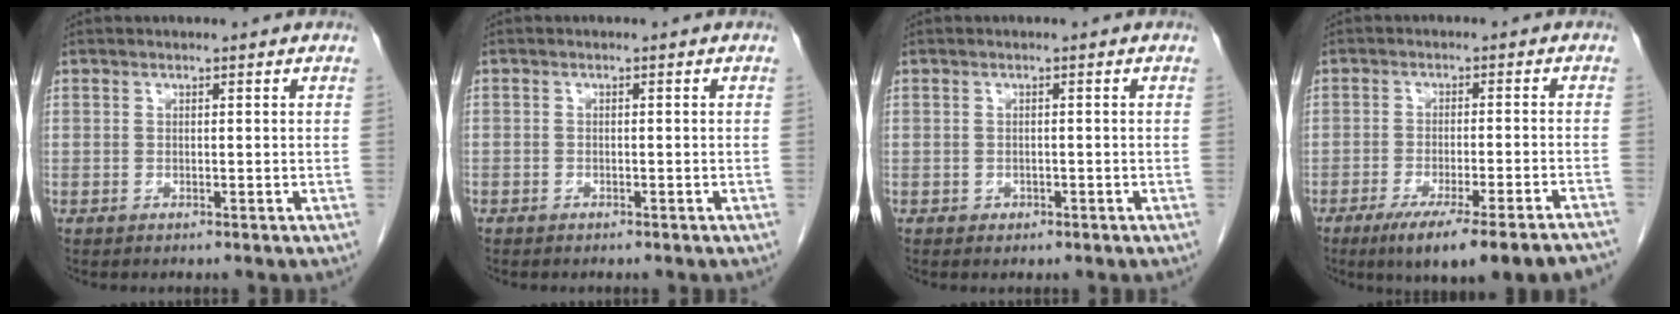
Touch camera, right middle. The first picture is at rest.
{"total": 0.8, "force": [-0.6, 0.5, 0.1], "torque": [-0.009, 0.003, -0.012]}
{"total": 0.8, "force": [-0.3, 0.7, 0.3], "torque": [-0.006, 0.002, 0.000]}
{"total": 17.6, "force": [-14.3, 0.7, 10.2], "torque": [-0.092, -0.022, -0.193]}